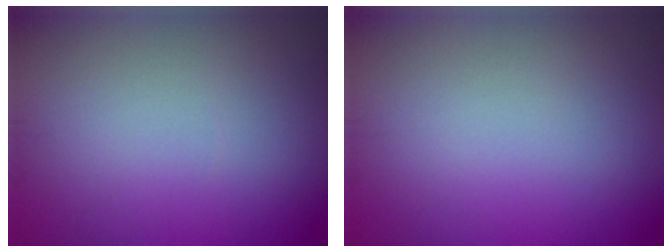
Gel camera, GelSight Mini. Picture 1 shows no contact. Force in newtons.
{"total": 0.0}